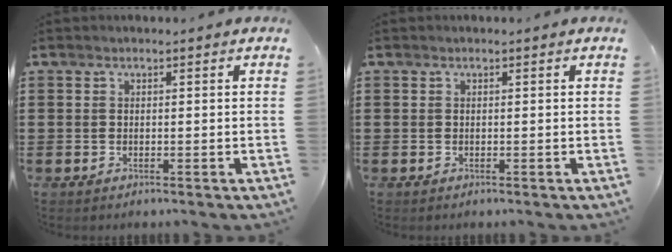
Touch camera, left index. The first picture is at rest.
{"total": 0.0}